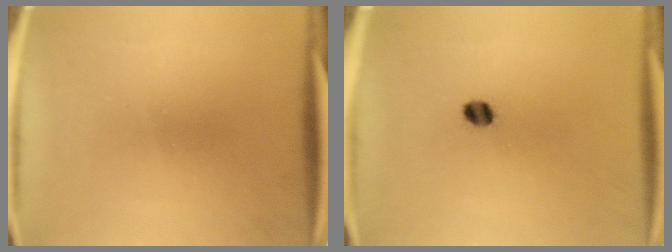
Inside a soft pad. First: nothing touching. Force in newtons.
{"total": 2.8}